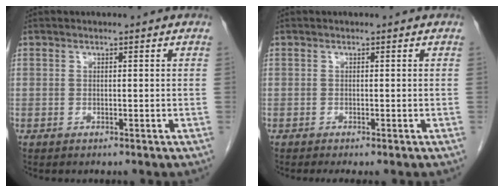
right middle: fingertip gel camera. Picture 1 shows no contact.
{"total": 1.5, "force": [-1.2, 0.0, 0.9], "torque": [-0.014, -0.005, -0.017]}